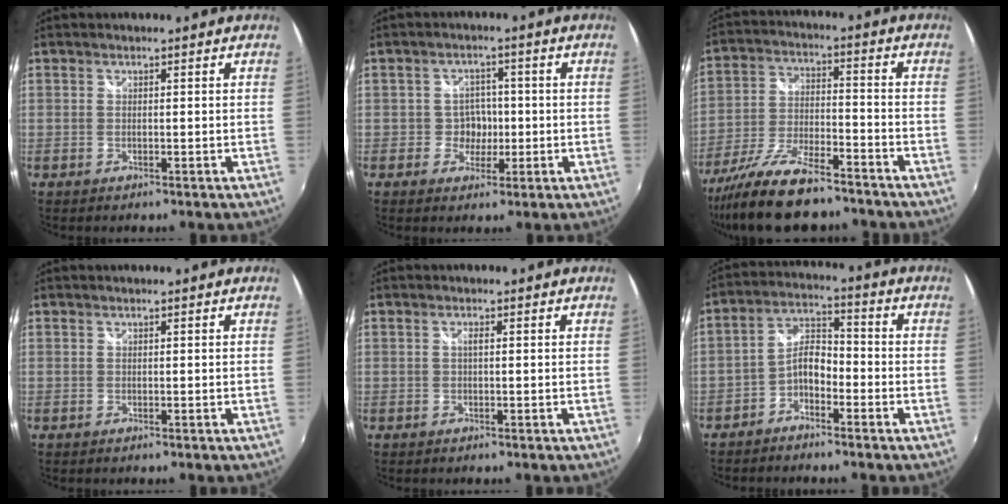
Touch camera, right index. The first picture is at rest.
{"total": 3.8, "force": [-1.0, 3.6, 0.9], "torque": [-0.015, 0.013, -0.015]}
{"total": 16.0, "force": [-12.9, 4.2, 8.4], "torque": [-0.177, -0.031, -0.223]}
{"total": 0.0}
{"total": 0.9, "force": [0.0, 0.1, 0.9], "torque": [-0.017, 0.001, -0.001]}
{"total": 5.8, "force": [-3.5, 2.9, 3.6], "torque": [-0.079, 0.023, -0.067]}